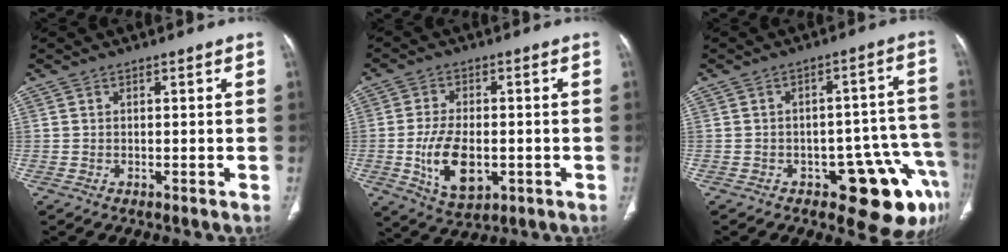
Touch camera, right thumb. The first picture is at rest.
{"total": 10.7, "force": [-2.2, 6.0, 8.5], "torque": [-0.151, -0.002, -0.028]}
{"total": 13.6, "force": [-7.0, 6.2, 9.9], "torque": [-0.063, 0.056, -0.081]}